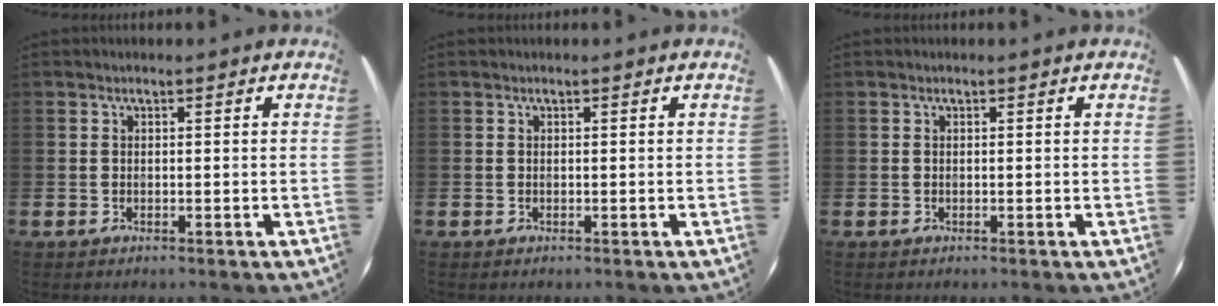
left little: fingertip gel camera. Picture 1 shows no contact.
{"total": 0.0}
{"total": 0.0}